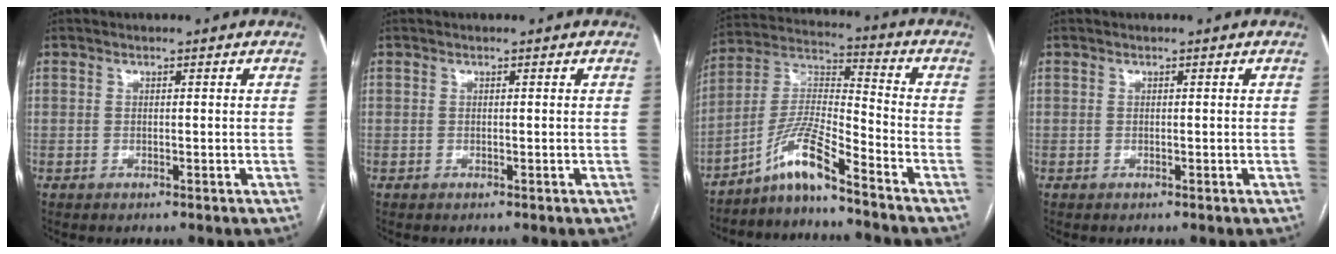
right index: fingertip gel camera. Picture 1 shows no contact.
{"total": 0.0}
{"total": 9.4, "force": [-7.2, -0.1, 6.1], "torque": [-0.133, 0.004, -0.139]}
{"total": 0.0}